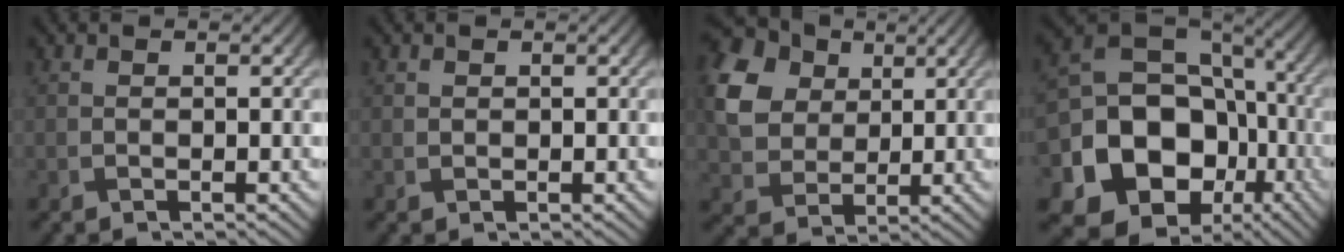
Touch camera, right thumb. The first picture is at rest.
{"total": 0.6, "force": [0.3, 0.5, 0.1], "torque": [-0.004, -0.003, 0.007]}
{"total": 11.9, "force": [4.1, 8.9, 6.7], "torque": [-0.193, 0.019, 0.077]}
{"total": 21.3, "force": [-6.6, 17.6, 10.1], "torque": [-0.226, -0.048, -0.109]}